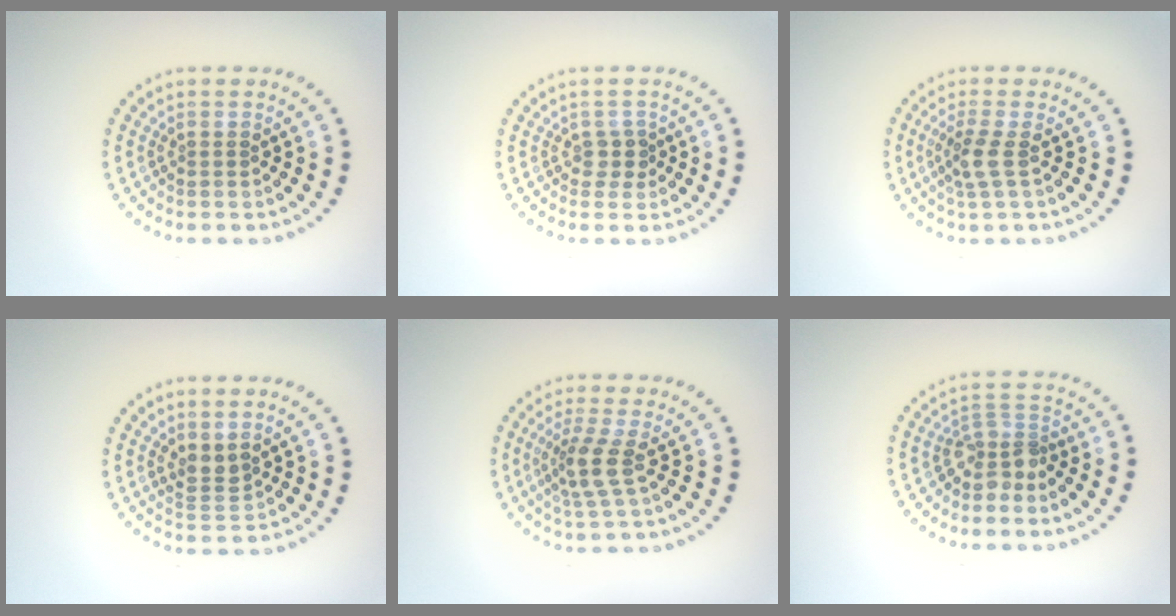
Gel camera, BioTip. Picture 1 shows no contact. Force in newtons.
{"total": 1.5, "press": 1.2, "slide": 0.9}
{"total": 2.1, "press": 1.7, "slide": 1.2}
{"total": 1.9, "press": 1.6, "slide": 1.0}
{"total": 2.9, "press": 2.2, "slide": 1.8}
{"total": 2.7, "press": 1.9, "slide": 1.9}